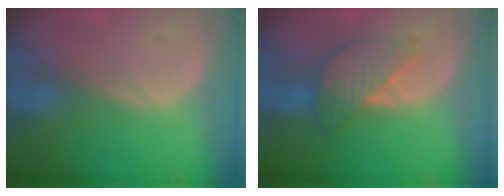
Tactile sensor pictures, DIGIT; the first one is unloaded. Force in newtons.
{"total": 6.3, "press": 6.2, "slide": 0.4}